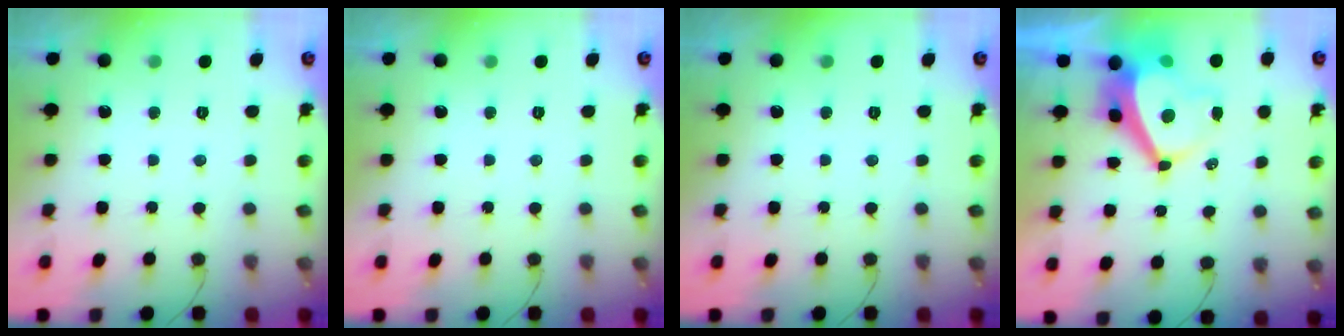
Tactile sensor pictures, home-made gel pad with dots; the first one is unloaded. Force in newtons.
{"total": 0.0}
{"total": 0.0}
{"total": 6.7, "press": 6.6, "slide": 0.9}